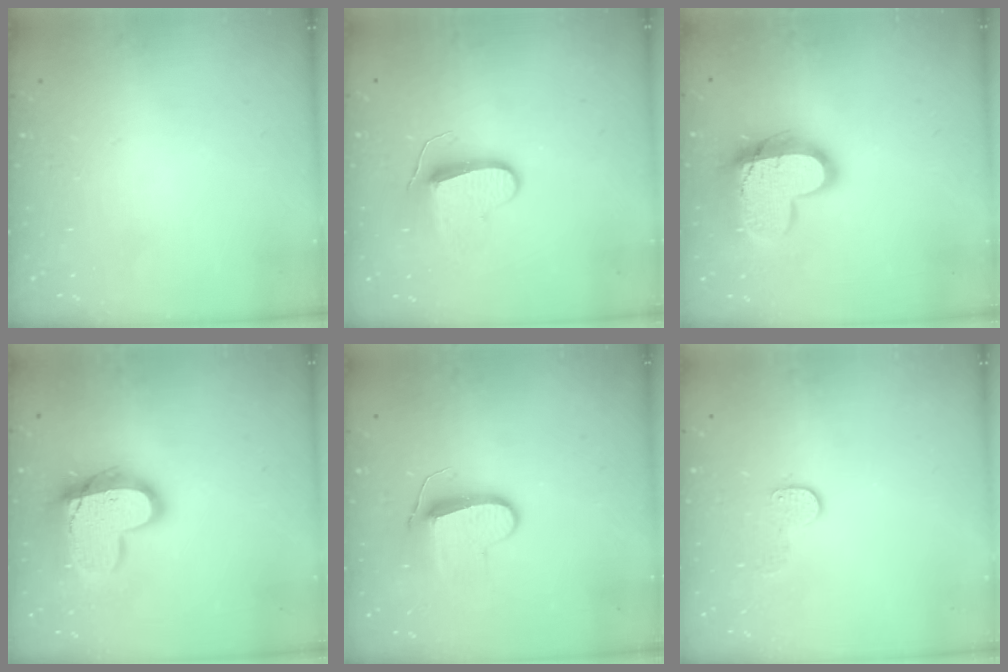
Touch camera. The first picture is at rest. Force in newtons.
{"total": 8.9, "press": 8.9, "slide": 0.1}
{"total": 16.4, "press": 16.3, "slide": 1.5}
{"total": 17.3, "press": 17.2, "slide": 1.4}
{"total": 9.0, "press": 9.0, "slide": 0.6}
{"total": 5.6, "press": 5.6, "slide": 0.4}